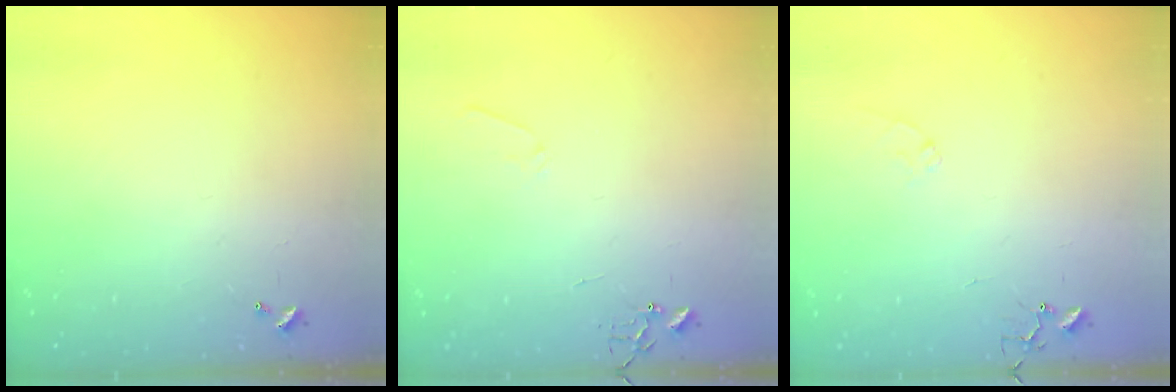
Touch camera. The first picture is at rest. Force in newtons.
{"total": 5.9, "press": 5.9, "slide": 0.4}
{"total": 7.5, "press": 7.5, "slide": 0.7}